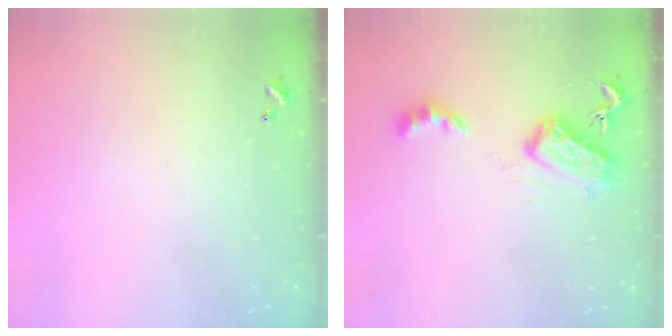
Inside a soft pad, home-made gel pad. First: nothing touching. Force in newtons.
{"total": 6.1, "press": 6.0, "slide": 0.5}